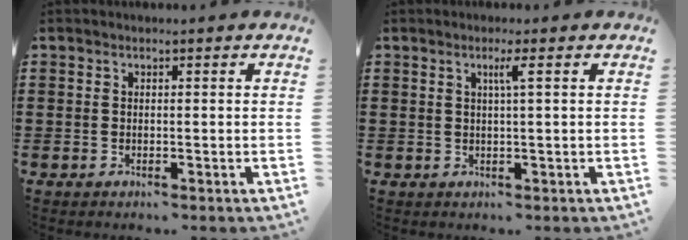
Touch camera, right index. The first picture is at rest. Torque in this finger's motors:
{"motor_torque": [0.44, -0.19, 0.06, 0.03]}